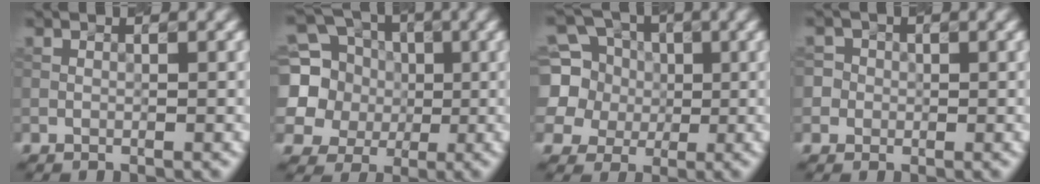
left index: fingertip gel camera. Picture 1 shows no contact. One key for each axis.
{"total": 11.8, "fx": 1.7, "fy": 10.7, "fz": 4.5, "tx": -0.147, "ty": 0.036, "tz": 0.005}
{"total": 9.1, "fx": 1.7, "fy": 8.3, "fz": 3.5, "tx": -0.105, "ty": 0.034, "tz": 0.012}
{"total": 2.8, "fx": 0.3, "fy": 2.7, "fz": 0.6, "tx": 0.016, "ty": 0.021, "tz": -0.020}